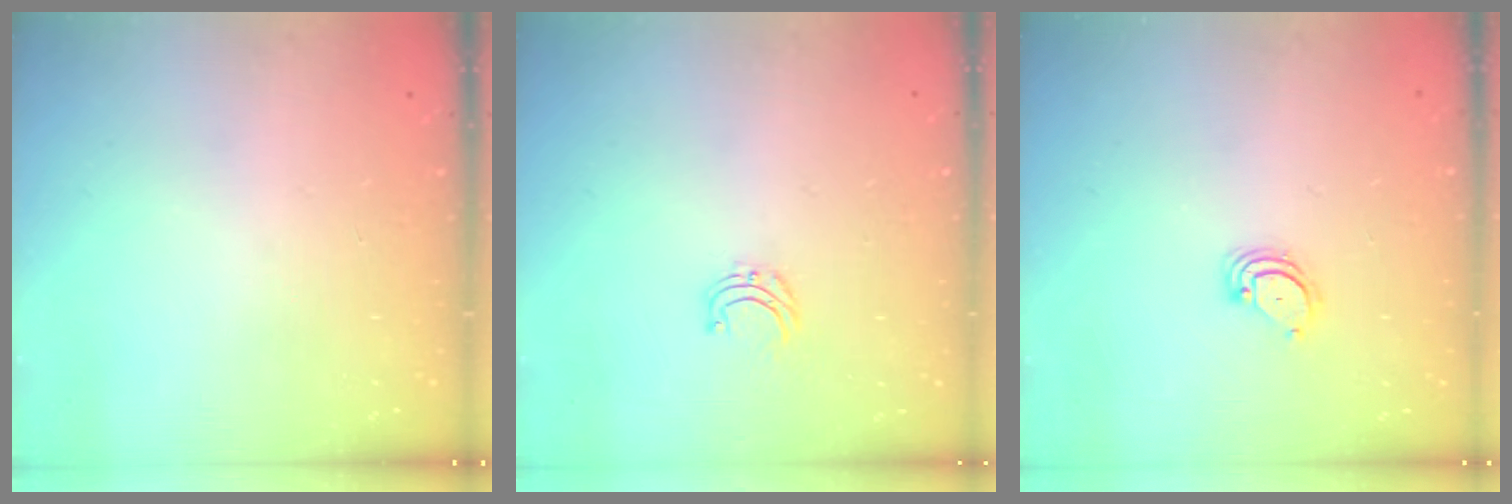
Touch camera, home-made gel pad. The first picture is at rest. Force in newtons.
{"total": 4.2, "press": 4.2, "slide": 0.4}
{"total": 3.3, "press": 3.3, "slide": 0.3}